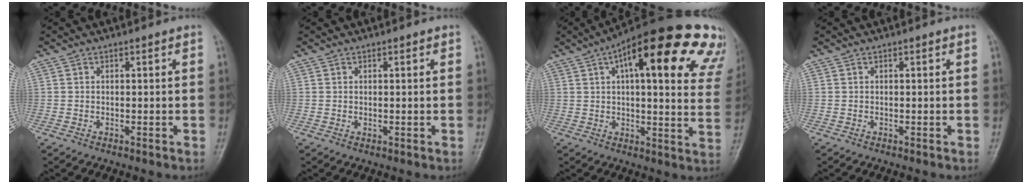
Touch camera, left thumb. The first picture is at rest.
{"total": 0.6, "force": [0.2, 0.4, 0.4], "torque": [-0.003, -0.001, 0.002]}
{"total": 30.0, "force": [15.4, 9.8, 23.8], "torque": [-0.259, 0.018, 0.194]}
{"total": 0.0}